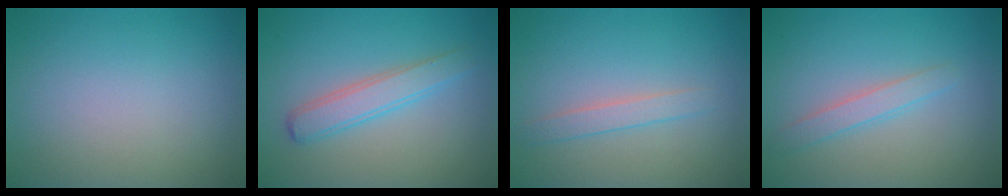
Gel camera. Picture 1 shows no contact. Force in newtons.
{"total": 2.9, "press": 2.9, "slide": 0.0}
{"total": 1.6, "press": 1.6, "slide": 0.1}
{"total": 1.8, "press": 1.8, "slide": 0.1}